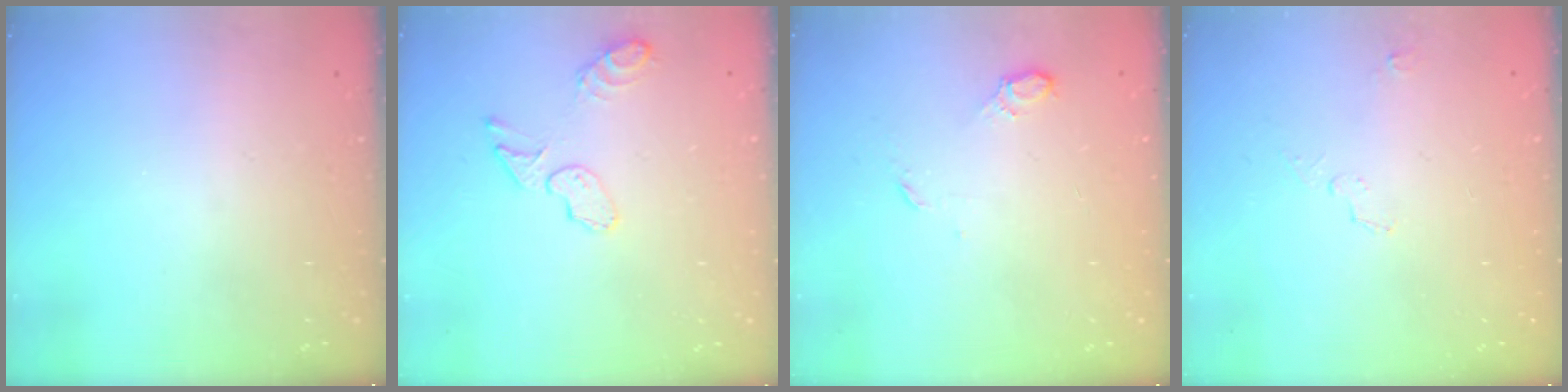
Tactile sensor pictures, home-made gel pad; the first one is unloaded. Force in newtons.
{"total": 7.5, "press": 7.5, "slide": 1.0}
{"total": 4.9, "press": 4.9, "slide": 0.5}
{"total": 4.3, "press": 3.9, "slide": 1.8}